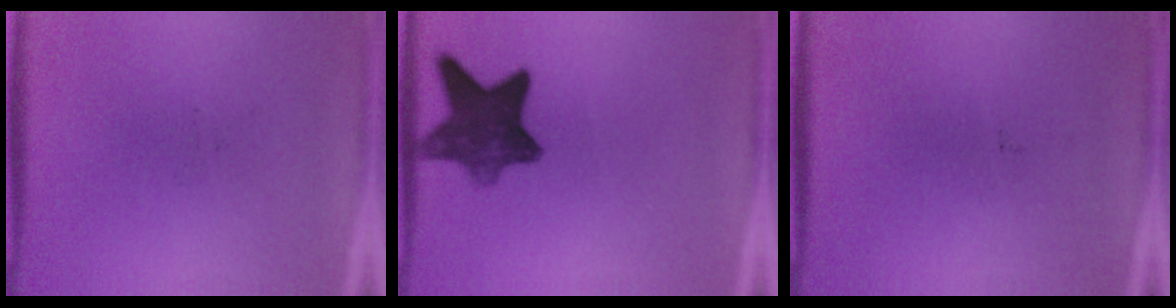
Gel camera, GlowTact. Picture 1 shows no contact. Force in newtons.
{"total": 9.1}
{"total": 0.0}